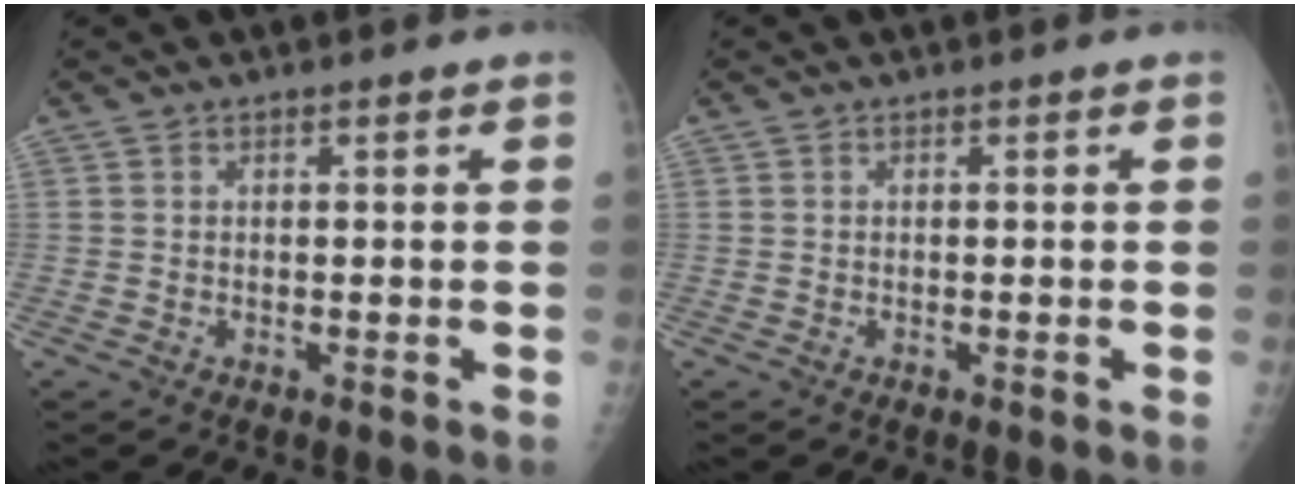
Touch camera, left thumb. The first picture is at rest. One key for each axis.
{"total": 0.0}